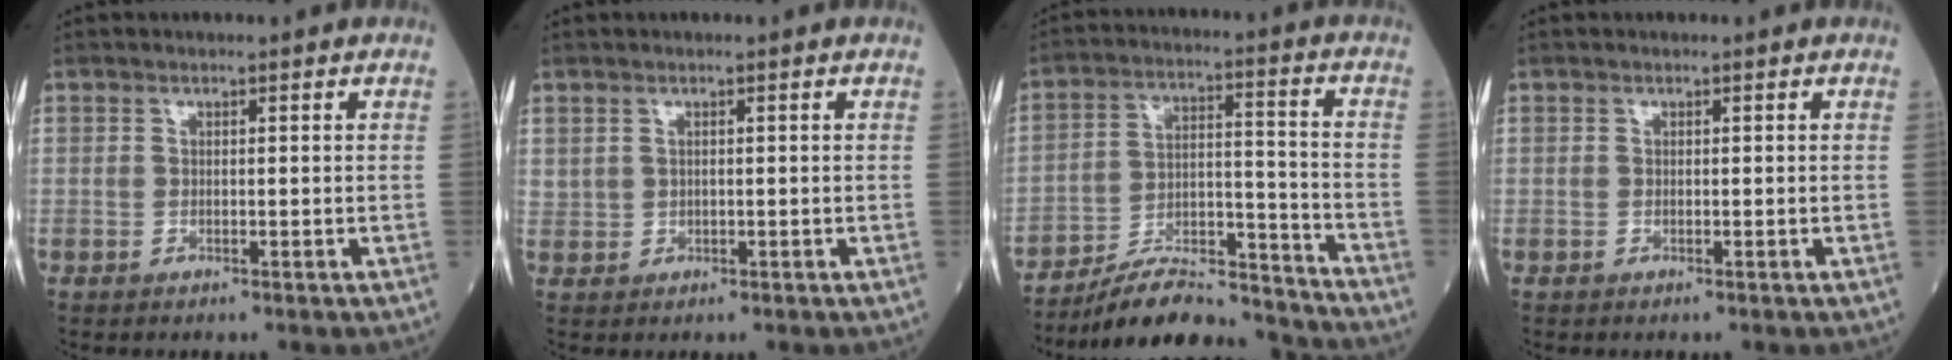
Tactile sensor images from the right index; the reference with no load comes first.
{"total": 1.2, "force": [0.6, 0.9, 0.3], "torque": [-0.004, 0.004, 0.013]}
{"total": 15.3, "force": [-14.6, 1.8, 4.4], "torque": [-0.068, 0.032, -0.239]}
{"total": 0.0}